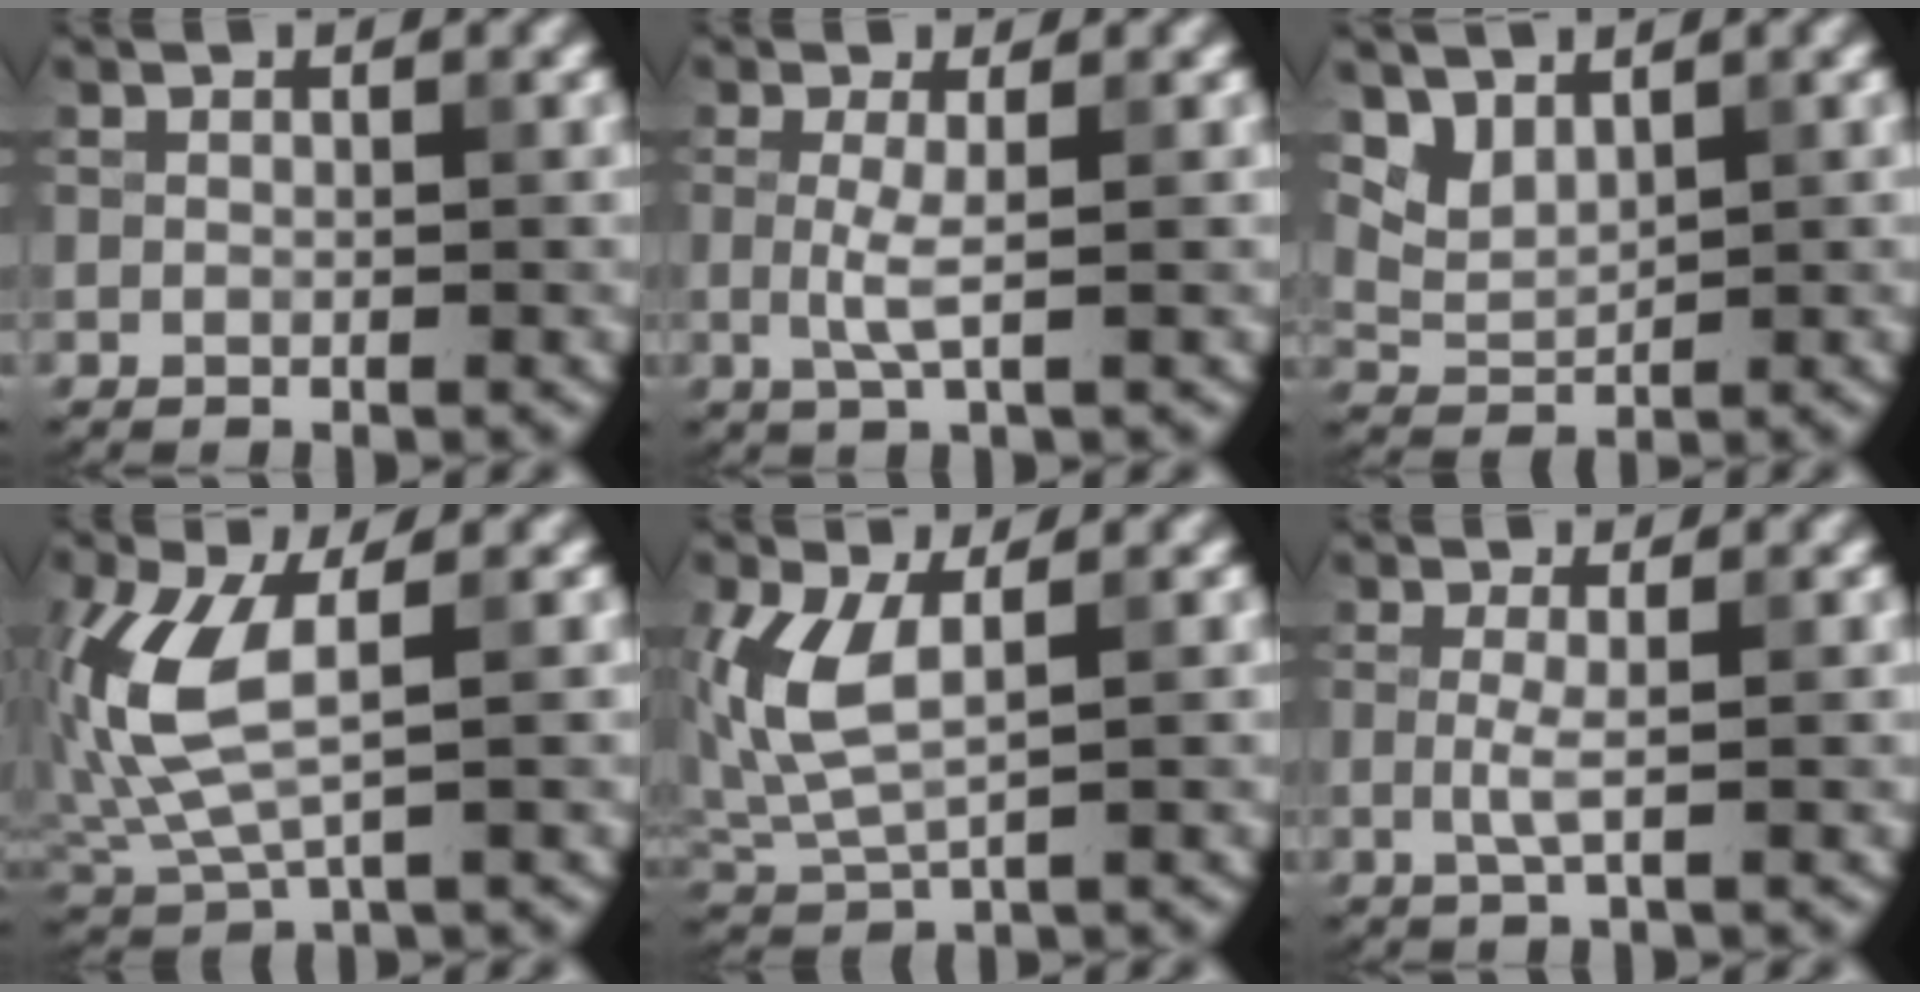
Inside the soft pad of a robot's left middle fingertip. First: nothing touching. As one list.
[{"total": 1.9, "force": [0.0, 0.2, 1.9], "torque": [-0.047, -0.005, -0.001]}, {"total": 2.4, "force": [2.0, 1.0, 0.8], "torque": [-0.029, -0.007, 0.053]}, {"total": 7.0, "force": [0.8, 3.3, 6.2], "torque": [-0.176, -0.003, 0.020]}, {"total": 5.0, "force": [1.1, 2.5, 4.2], "torque": [-0.116, -0.004, 0.028]}, {"total": 1.4, "force": [0.0, 0.2, 1.4], "torque": [-0.036, -0.005, -0.002]}]